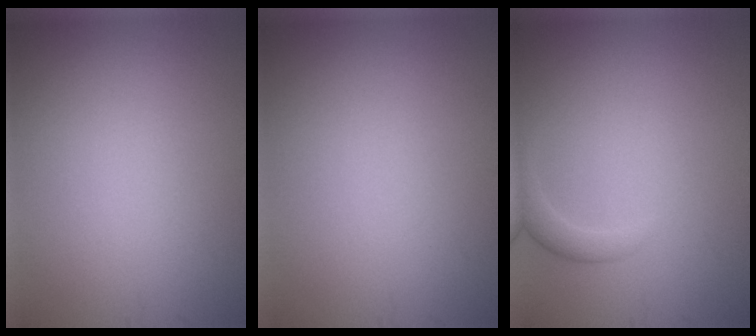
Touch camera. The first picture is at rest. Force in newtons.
{"total": 0.0}
{"total": 1.5, "press": 1.5, "slide": 0.1}